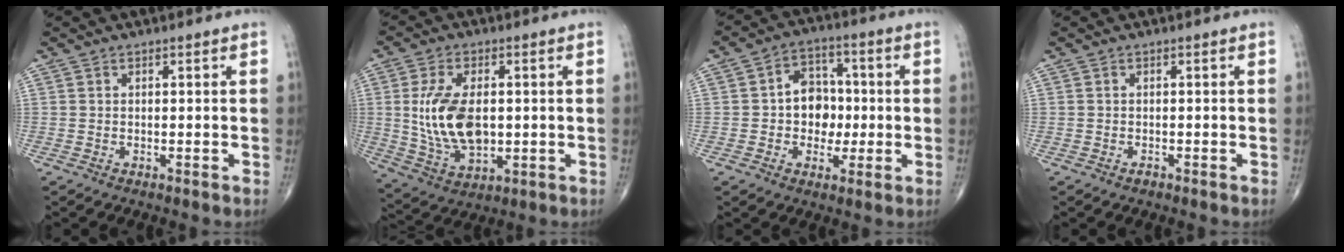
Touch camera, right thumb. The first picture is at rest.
{"total": 13.3, "force": [0.6, 7.5, 10.9], "torque": [-0.201, -0.009, 0.021]}
{"total": 9.2, "force": [-0.4, 7.3, 5.6], "torque": [-0.038, 0.020, -0.013]}
{"total": 0.7, "force": [-0.5, 0.4, 0.3], "torque": [-0.003, 0.002, -0.009]}